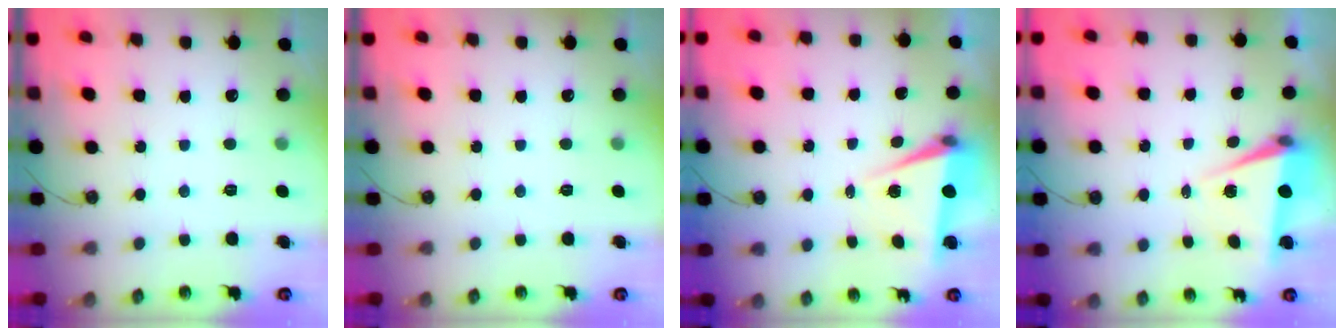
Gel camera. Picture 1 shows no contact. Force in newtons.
{"total": 0.0}
{"total": 6.9, "press": 5.4, "slide": 4.3}
{"total": 6.9, "press": 5.4, "slide": 4.3}